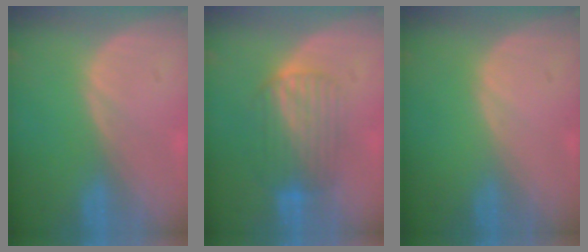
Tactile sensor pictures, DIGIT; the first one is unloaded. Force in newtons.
{"total": 6.6, "press": 6.3, "slide": 1.8}
{"total": 0.0}